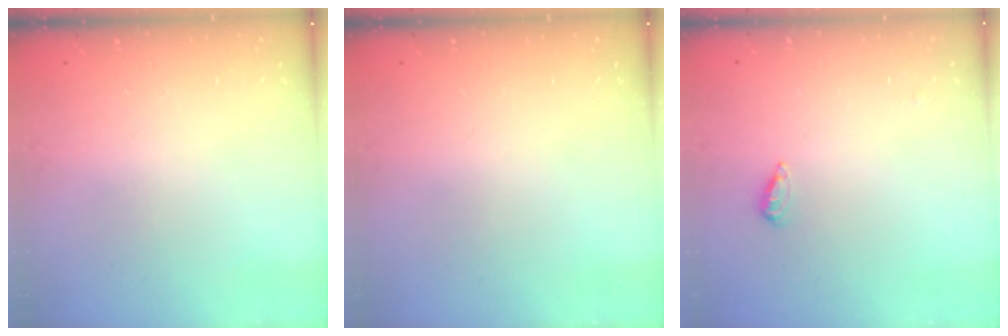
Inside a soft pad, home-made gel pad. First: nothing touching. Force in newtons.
{"total": 0.0}
{"total": 2.2, "press": 2.2, "slide": 0.5}